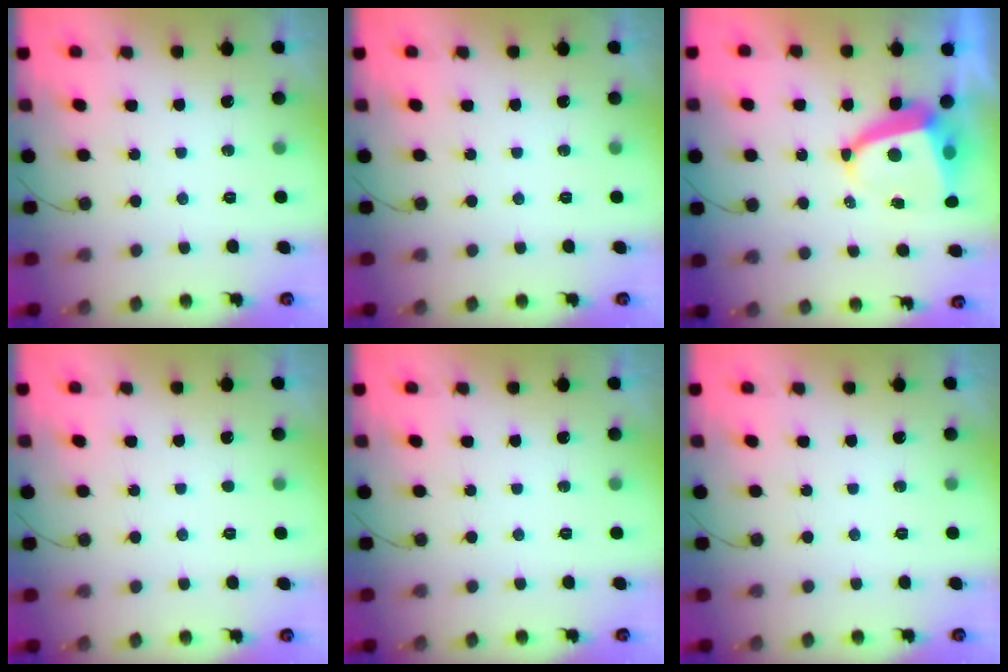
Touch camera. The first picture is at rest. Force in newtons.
{"total": 0.0}
{"total": 7.9, "press": 7.8, "slide": 1.0}
{"total": 1.6, "press": 1.6, "slide": 0.2}
{"total": 0.0}
{"total": 0.0}